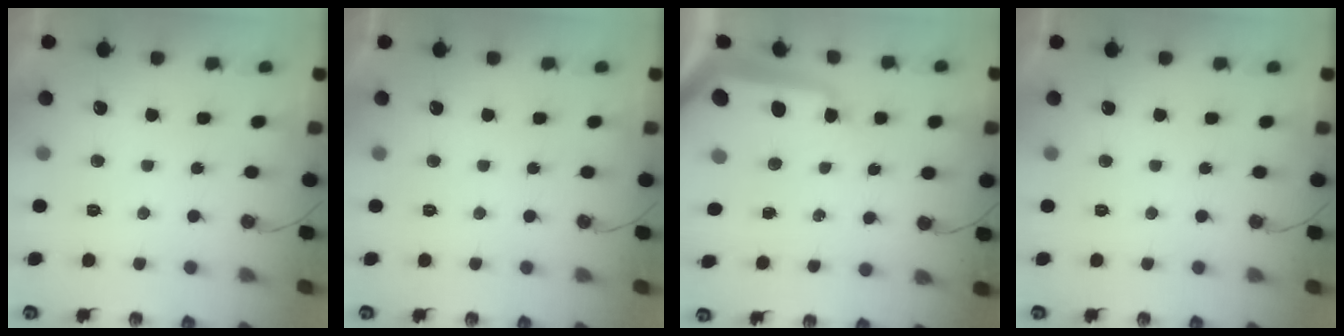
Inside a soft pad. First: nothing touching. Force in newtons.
{"total": 0.0}
{"total": 12.9, "press": 12.8, "slide": 1.2}
{"total": 0.0}